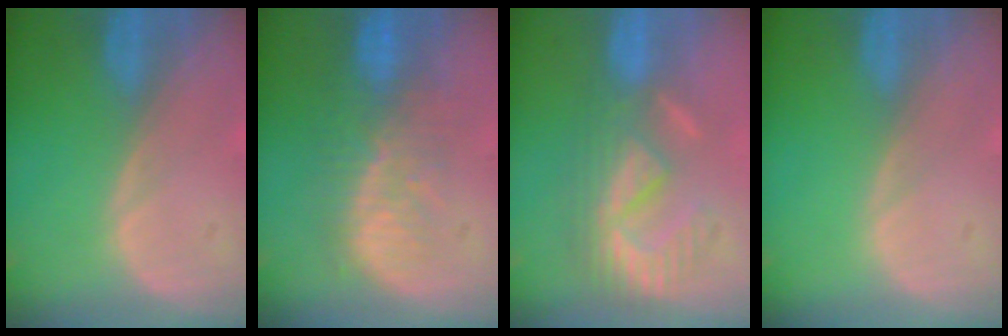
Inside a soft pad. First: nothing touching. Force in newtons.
{"total": 10.1, "press": 8.5, "slide": 5.5}
{"total": 9.4, "press": 8.2, "slide": 4.7}
{"total": 0.0}